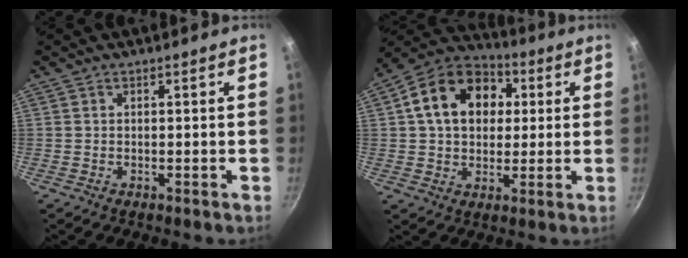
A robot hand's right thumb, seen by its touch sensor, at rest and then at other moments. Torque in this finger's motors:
{"motor_torque": [0.36, 3.27, 1.23, 0.28, 0.31]}